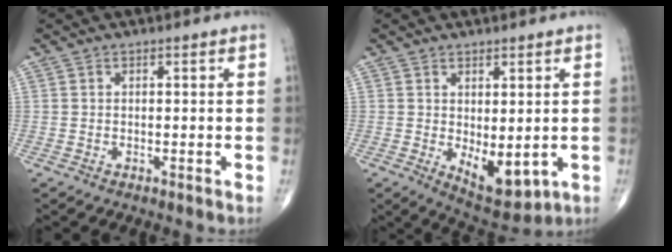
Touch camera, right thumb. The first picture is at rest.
{"total": 8.0, "force": [-1.0, 3.7, 7.0], "torque": [-0.082, -0.014, 0.003]}